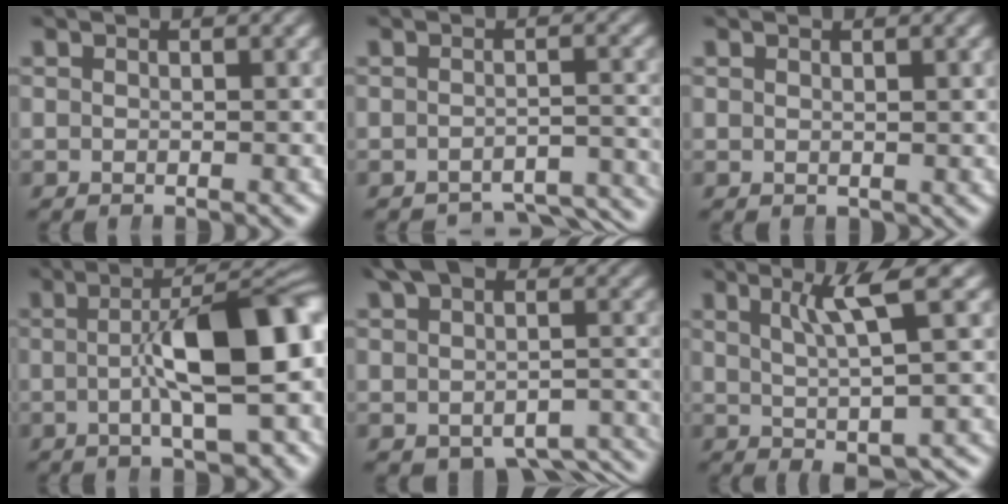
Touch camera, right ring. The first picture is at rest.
{"total": 6.8, "force": [-6.5, 1.4, 1.4], "torque": [-0.007, -0.021, -0.093]}
{"total": 0.5, "force": [0.4, 0.4, 0.1], "torque": [0.001, -0.008, 0.015]}
{"total": 9.6, "force": [-1.0, 2.6, 9.2], "torque": [-0.134, 0.009, -0.010]}
{"total": 6.8, "force": [-4.1, 3.8, 3.9], "torque": [-0.049, -0.020, -0.050]}
{"total": 4.2, "force": [0.7, 0.3, 4.2], "torque": [-0.057, -0.005, 0.027]}